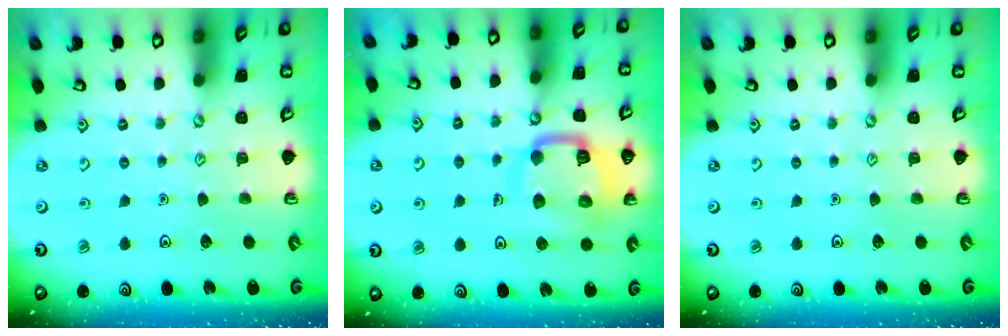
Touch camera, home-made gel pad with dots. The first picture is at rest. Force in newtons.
{"total": 14.2, "press": 14.1, "slide": 1.5}
{"total": 0.0}